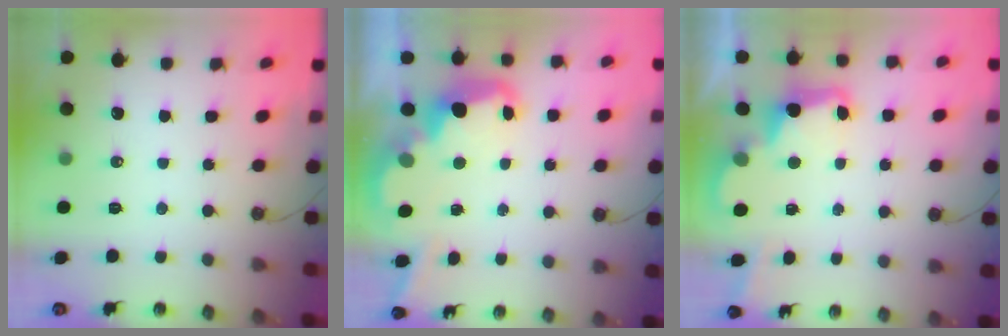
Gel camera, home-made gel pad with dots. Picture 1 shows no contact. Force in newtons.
{"total": 6.7, "press": 6.7, "slide": 0.4}
{"total": 3.4, "press": 3.3, "slide": 0.6}